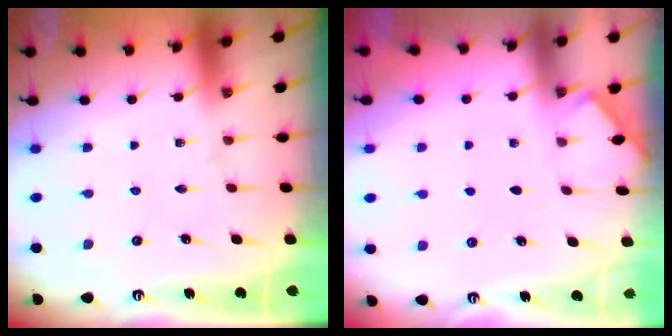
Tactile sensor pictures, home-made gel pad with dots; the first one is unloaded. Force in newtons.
{"total": 2.0, "press": 1.9, "slide": 0.3}